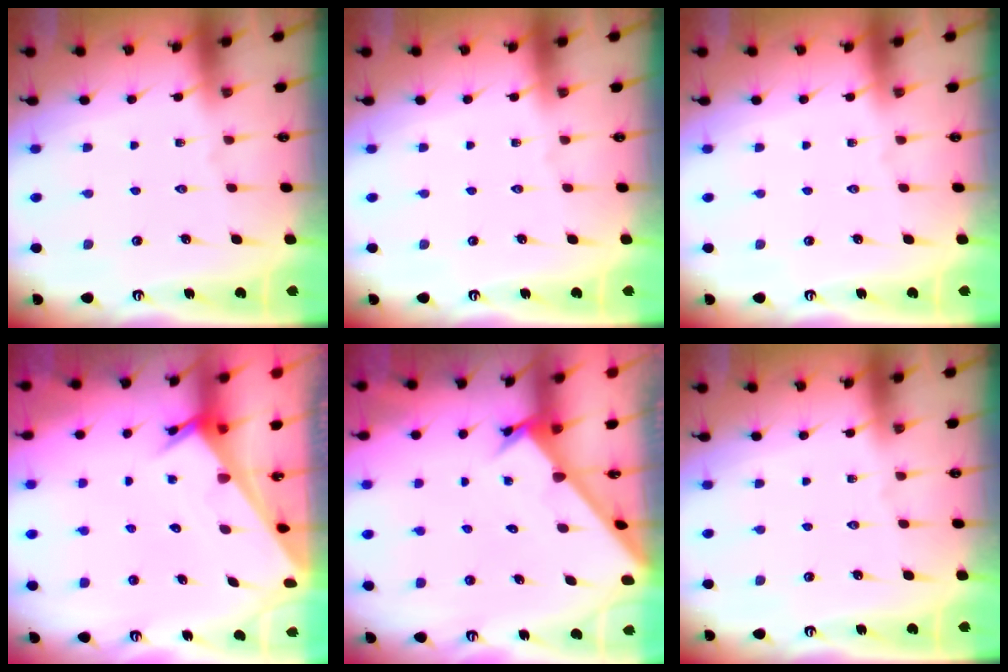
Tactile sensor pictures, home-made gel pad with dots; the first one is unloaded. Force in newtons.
{"total": 0.0}
{"total": 0.0}
{"total": 3.0, "press": 3.0, "slide": 0.3}
{"total": 2.3, "press": 2.3, "slide": 0.1}
{"total": 0.0}